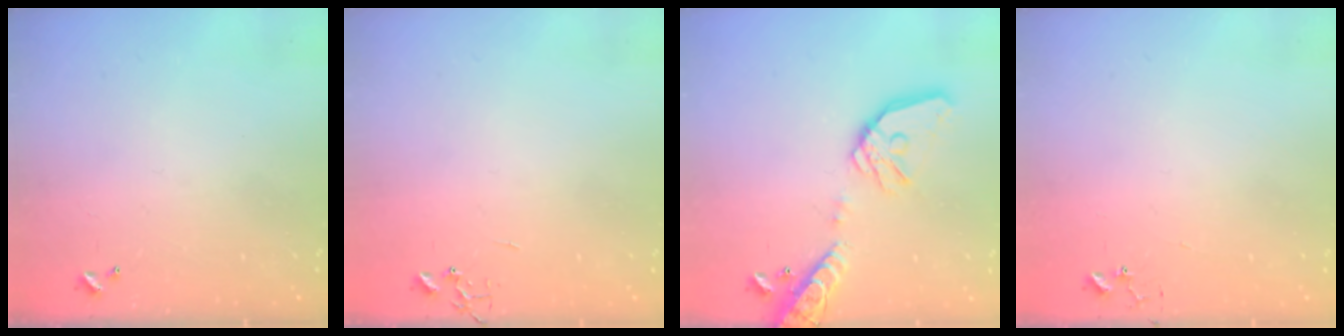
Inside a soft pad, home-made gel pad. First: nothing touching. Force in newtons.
{"total": 0.0}
{"total": 17.0, "press": 16.8, "slide": 2.6}
{"total": 3.1, "press": 3.1, "slide": 0.3}